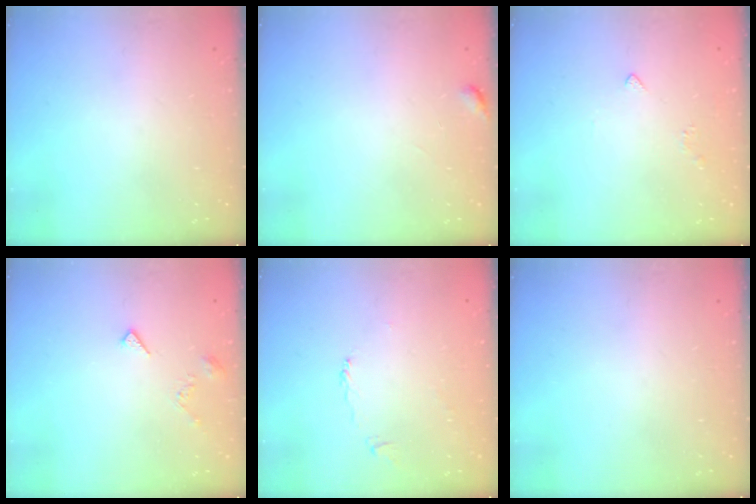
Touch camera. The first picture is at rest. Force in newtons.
{"total": 2.6, "press": 2.5, "slide": 0.3}
{"total": 2.0, "press": 1.9, "slide": 0.5}
{"total": 4.7, "press": 4.7, "slide": 0.6}
{"total": 2.3, "press": 2.3, "slide": 0.3}
{"total": 0.0}